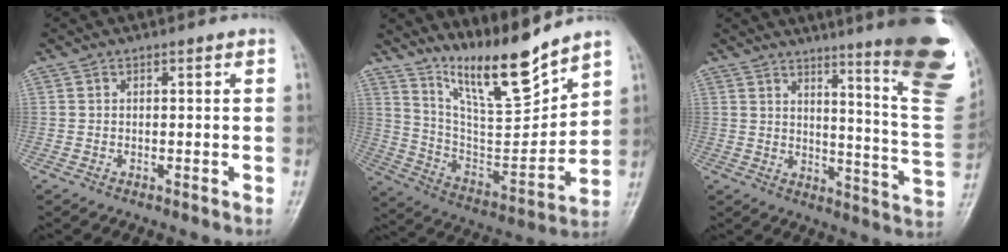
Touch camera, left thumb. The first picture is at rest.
{"total": 15.5, "force": [12.7, 2.4, 8.6], "torque": [-0.115, -0.093, 0.237]}
{"total": 23.0, "force": [13.5, 2.8, 18.4], "torque": [-0.203, -0.090, 0.170]}